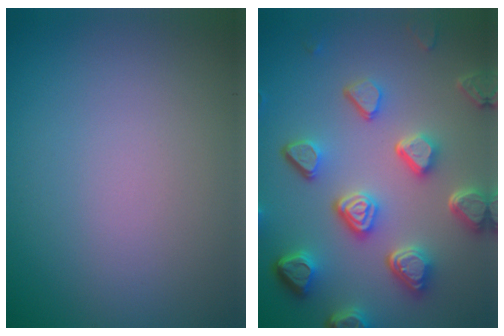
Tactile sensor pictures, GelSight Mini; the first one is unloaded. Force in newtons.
{"total": 7.4, "press": 5.6, "slide": 4.8}